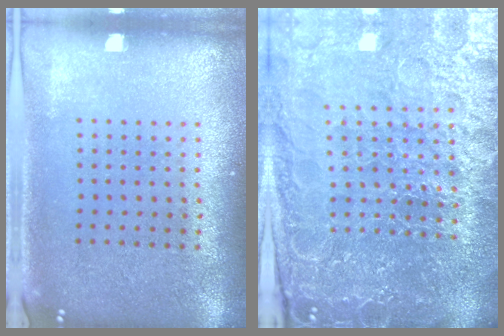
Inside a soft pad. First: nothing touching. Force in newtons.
{"total": 5.7, "press": 5.2, "slide": 2.3}